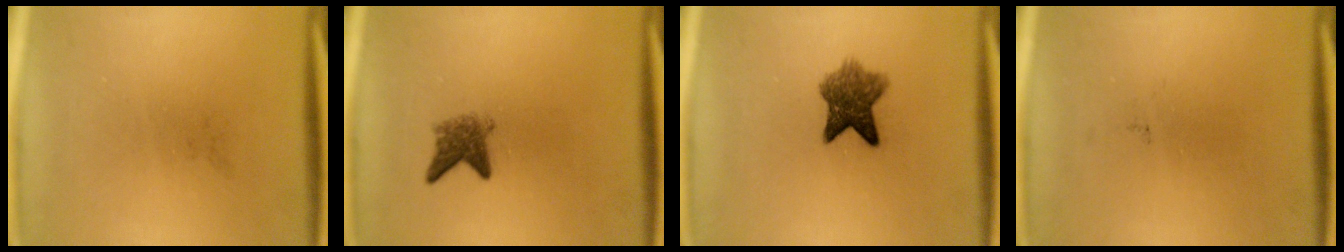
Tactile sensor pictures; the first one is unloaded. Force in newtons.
{"total": 3.1}
{"total": 6.5}
{"total": 0.0}